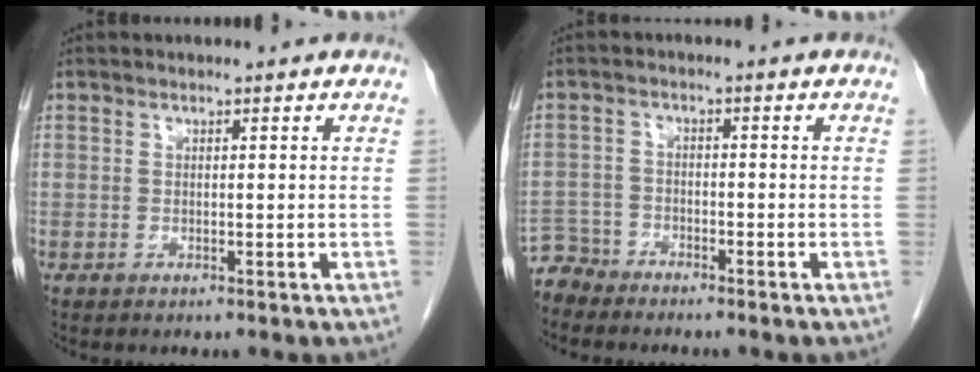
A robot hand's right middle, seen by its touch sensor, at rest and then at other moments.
{"total": 3.8, "force": [-3.5, 0.8, -1.1], "torque": [0.020, -0.007, -0.070]}